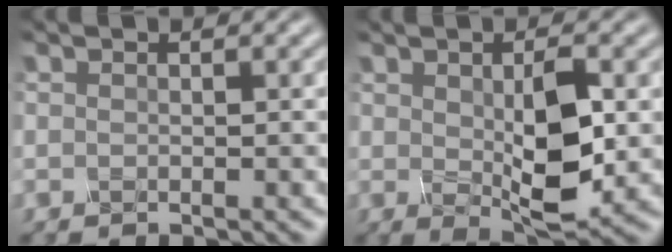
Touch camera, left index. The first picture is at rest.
{"total": 5.3, "force": [0.0, 1.9, 5.0], "torque": [-0.095, -0.007, 0.010]}